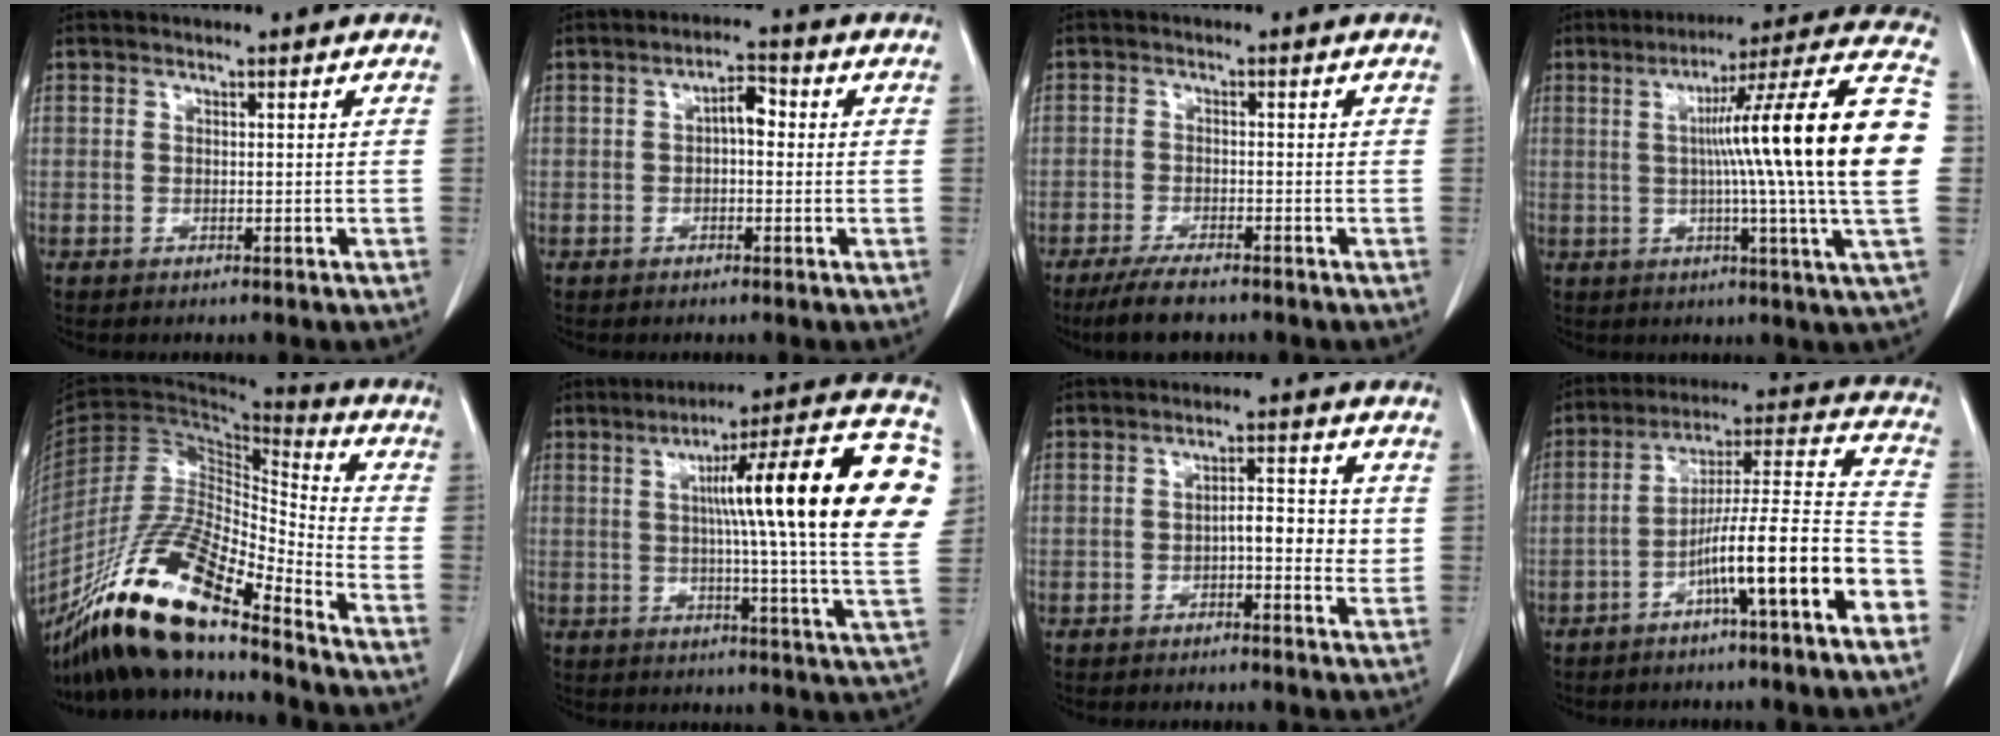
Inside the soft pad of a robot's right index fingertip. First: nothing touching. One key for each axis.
{"total": 3.7, "fx": 0.3, "fy": 1.7, "fz": 3.3, "tx": -0.055, "ty": 0.017, "tz": 0.003}
{"total": 5.1, "fx": -4.1, "fy": 1.2, "fz": 2.8, "tx": -0.054, "ty": -0.008, "tz": -0.071}
{"total": 24.1, "fx": 1.7, "fy": -1.5, "fz": 24.0, "tx": -0.287, "ty": 0.022, "tz": 0.007}
{"total": 20.3, "fx": -15.5, "fy": 3.2, "fz": 12.7, "tx": -0.259, "ty": -0.019, "tz": -0.292}
{"total": 24.9, "fx": 4.9, "fy": 0.9, "fz": 24.3, "tx": -0.273, "ty": 0.035, "tz": 0.058}
{"total": 5.5, "fx": -0.2, "fy": 1.8, "fz": 5.2, "tx": -0.073, "ty": 0.006, "tz": -0.006}
{"total": 16.6, "fx": -7.5, "fy": 0.1, "fz": 14.8, "tx": -0.224, "ty": 0.019, "tz": -0.121}